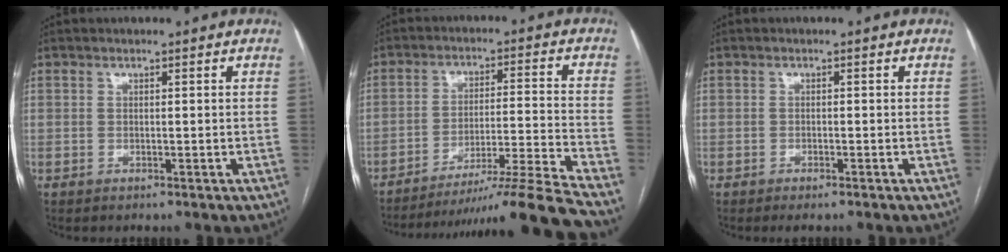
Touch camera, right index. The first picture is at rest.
{"total": 19.2, "force": [-17.1, -4.7, 7.3], "torque": [-0.092, -0.024, -0.261]}
{"total": 1.4, "force": [-1.1, 0.2, 0.8], "torque": [-0.014, -0.002, -0.014]}